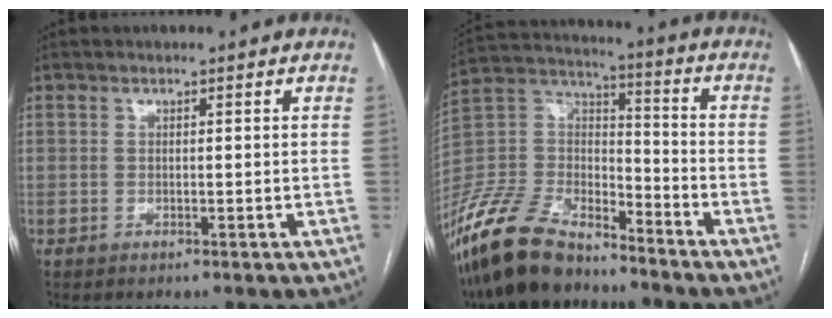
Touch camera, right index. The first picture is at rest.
{"total": 16.7, "force": [-13.6, 6.1, 7.5], "torque": [-0.155, 0.015, -0.262]}